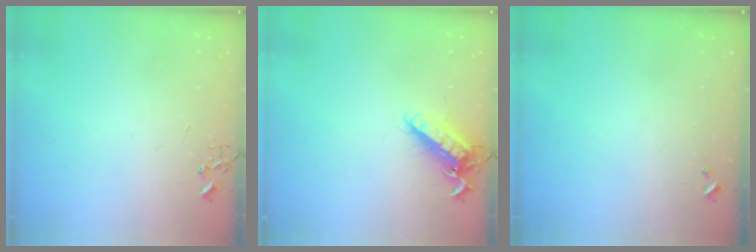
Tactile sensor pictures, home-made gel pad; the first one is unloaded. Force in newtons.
{"total": 13.3, "press": 13.2, "slide": 1.8}
{"total": 0.0}